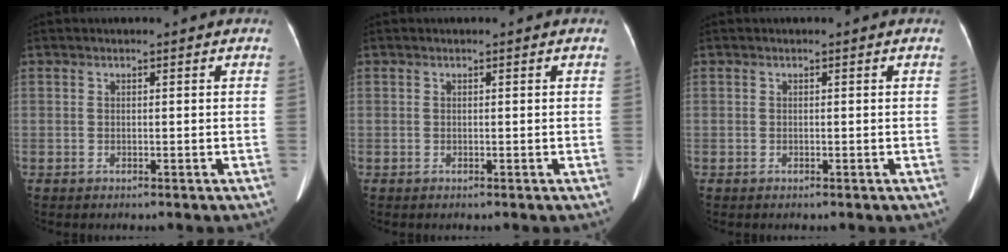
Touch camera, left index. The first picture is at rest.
{"total": 0.0}
{"total": 0.0}